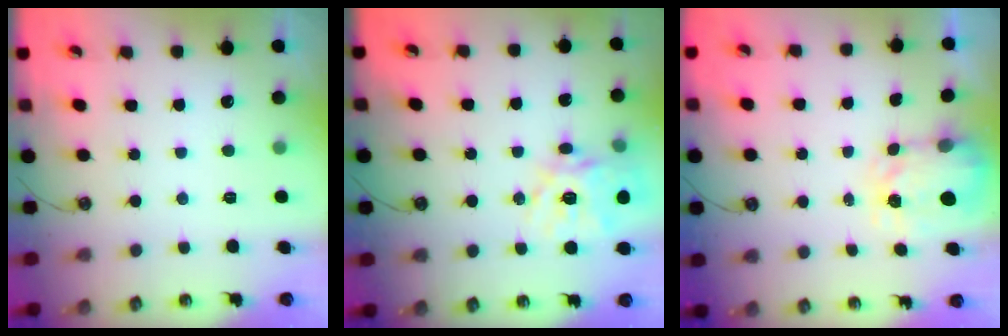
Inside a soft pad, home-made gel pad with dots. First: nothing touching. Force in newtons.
{"total": 18.7, "press": 18.6, "slide": 2.4}
{"total": 3.7, "press": 3.7, "slide": 0.6}